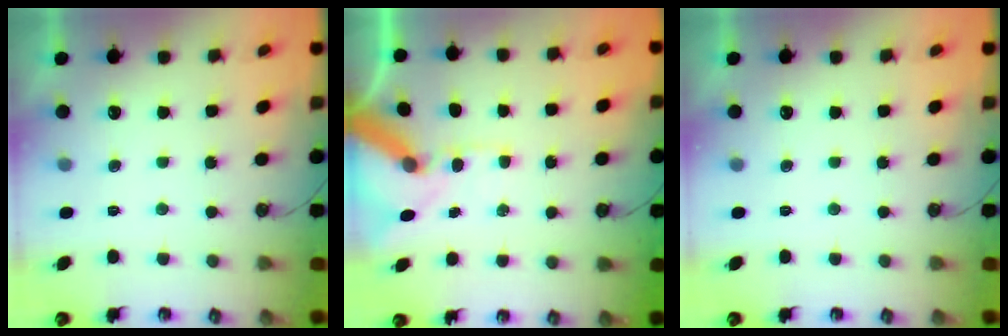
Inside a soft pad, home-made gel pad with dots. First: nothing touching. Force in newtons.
{"total": 13.2, "press": 13.1, "slide": 1.7}
{"total": 0.0}